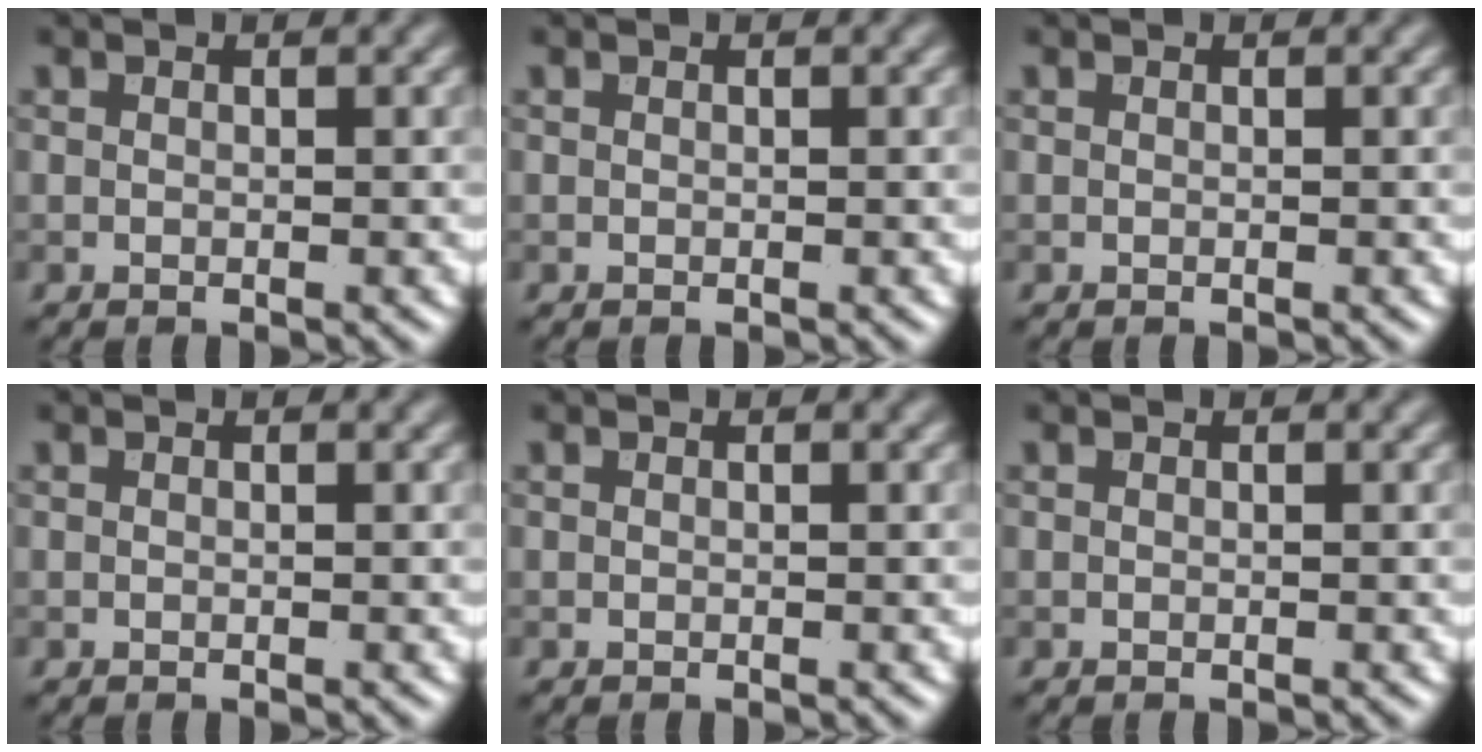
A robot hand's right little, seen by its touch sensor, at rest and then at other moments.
{"total": 0.0}
{"total": 0.0}
{"total": 0.0}
{"total": 0.0}
{"total": 0.0}